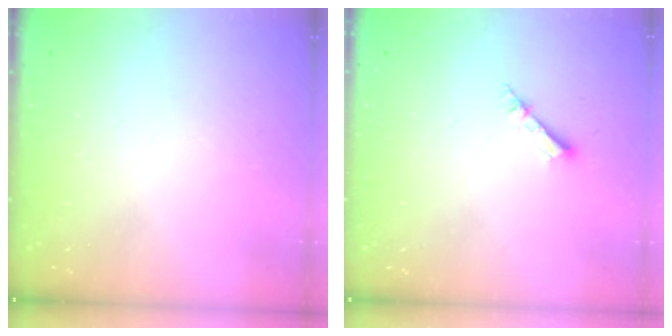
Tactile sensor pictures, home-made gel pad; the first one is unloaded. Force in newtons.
{"total": 2.6, "press": 2.6, "slide": 0.3}